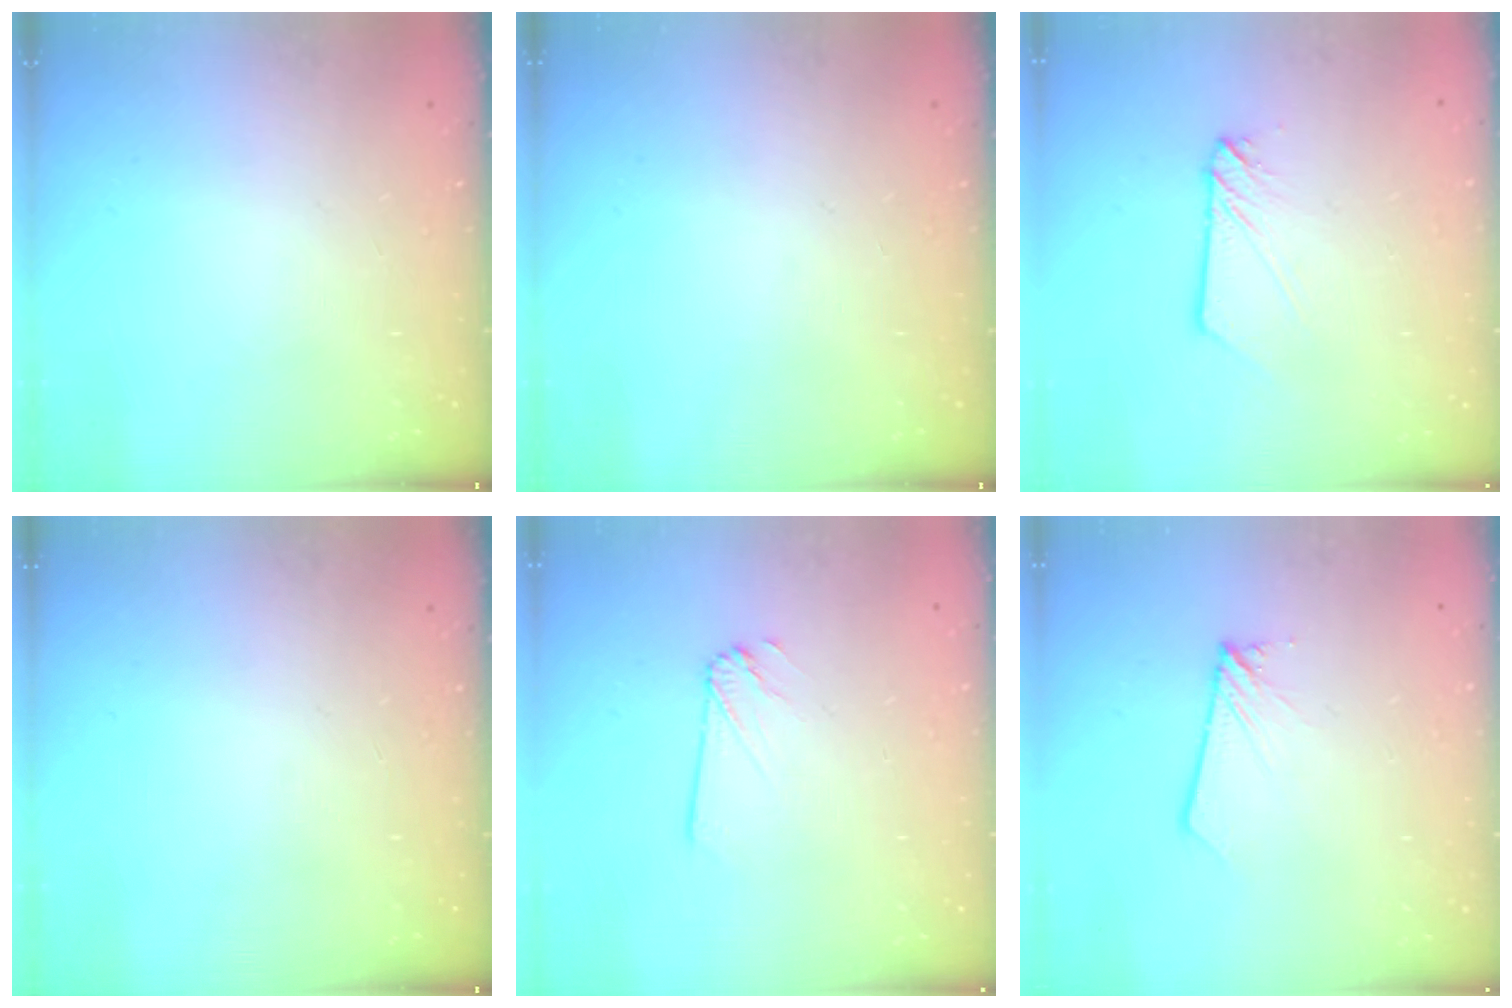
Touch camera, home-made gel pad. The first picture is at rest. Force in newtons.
{"total": 0.0}
{"total": 2.9, "press": 2.9, "slide": 0.3}
{"total": 0.0}
{"total": 1.8, "press": 1.8, "slide": 0.0}
{"total": 2.0, "press": 2.0, "slide": 0.2}